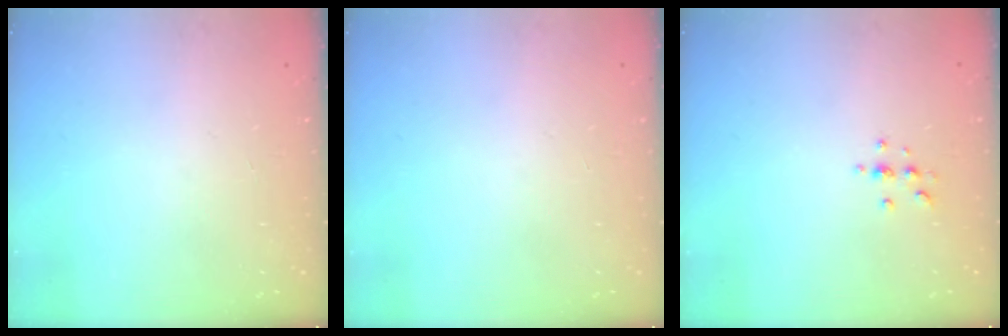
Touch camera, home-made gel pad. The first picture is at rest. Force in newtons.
{"total": 0.0}
{"total": 2.9, "press": 2.9, "slide": 0.4}